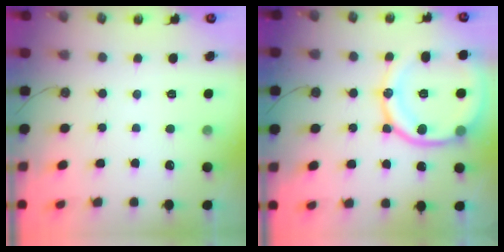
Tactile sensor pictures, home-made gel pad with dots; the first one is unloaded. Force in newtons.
{"total": 18.9, "press": 18.8, "slide": 2.3}